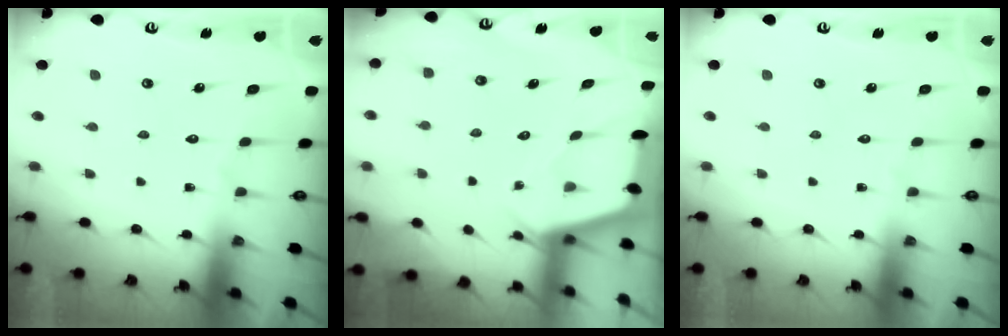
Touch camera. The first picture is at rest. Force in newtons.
{"total": 2.5, "press": 2.5, "slide": 0.2}
{"total": 0.0}